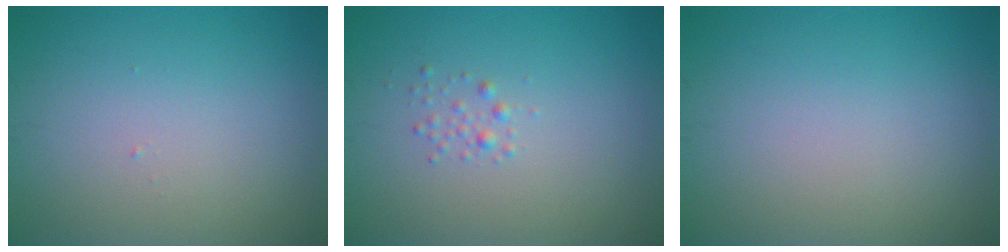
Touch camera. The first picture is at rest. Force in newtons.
{"total": 0.9, "press": 0.9, "slide": 0.0}
{"total": 0.0}